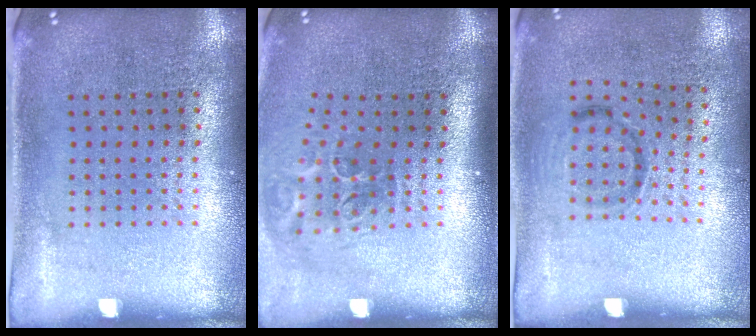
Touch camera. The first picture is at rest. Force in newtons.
{"total": 2.0, "press": 1.2, "slide": 1.6}
{"total": 1.0, "press": 0.6, "slide": 0.8}